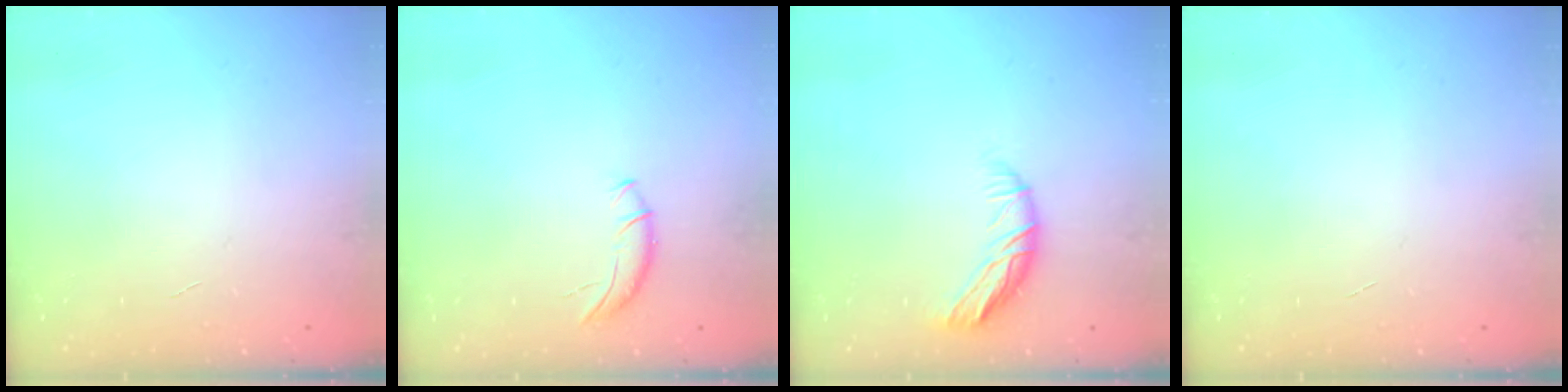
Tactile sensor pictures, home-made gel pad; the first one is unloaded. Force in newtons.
{"total": 4.8, "press": 4.8, "slide": 0.3}
{"total": 10.0, "press": 9.9, "slide": 1.3}
{"total": 0.0}